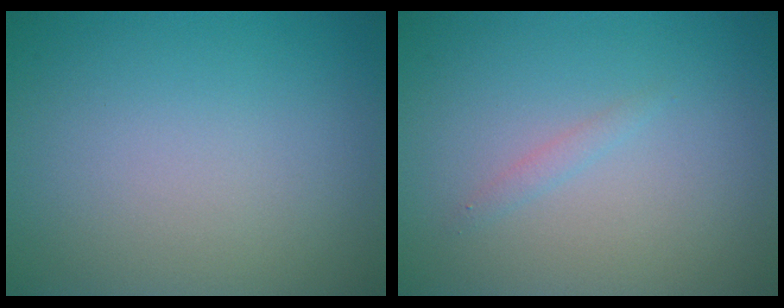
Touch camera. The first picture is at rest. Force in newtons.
{"total": 0.7, "press": 0.7, "slide": 0.1}